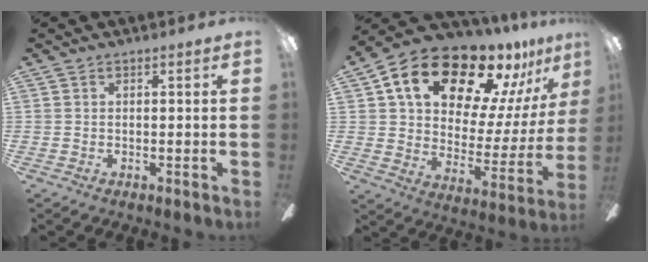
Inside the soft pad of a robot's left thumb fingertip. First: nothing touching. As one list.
[{"total": 21.3, "force": [14.8, 10.3, 11.3], "torque": [-0.185, -0.095, 0.255]}]